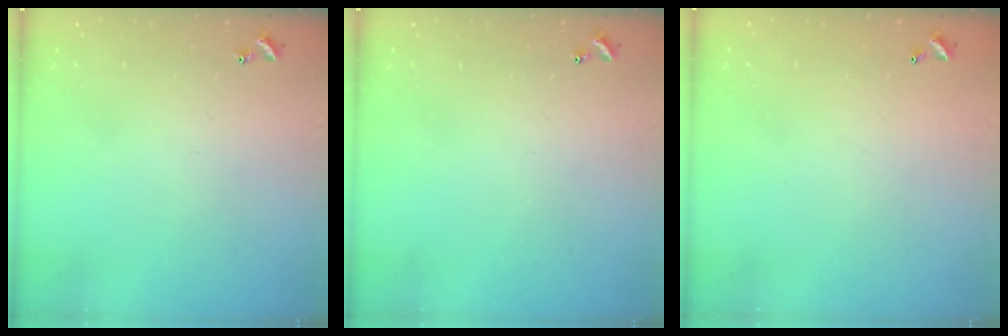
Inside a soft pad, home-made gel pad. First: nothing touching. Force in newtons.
{"total": 0.0}
{"total": 2.9, "press": 2.9, "slide": 0.1}